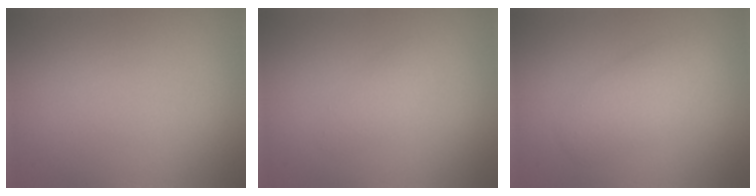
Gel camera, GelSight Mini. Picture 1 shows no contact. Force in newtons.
{"total": 1.1, "press": 1.1, "slide": 0.0}
{"total": 2.9, "press": 2.9, "slide": 0.0}